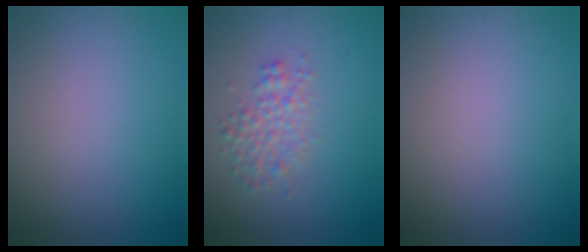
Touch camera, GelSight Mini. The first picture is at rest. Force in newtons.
{"total": 2.5, "press": 2.5, "slide": 0.1}
{"total": 0.0}